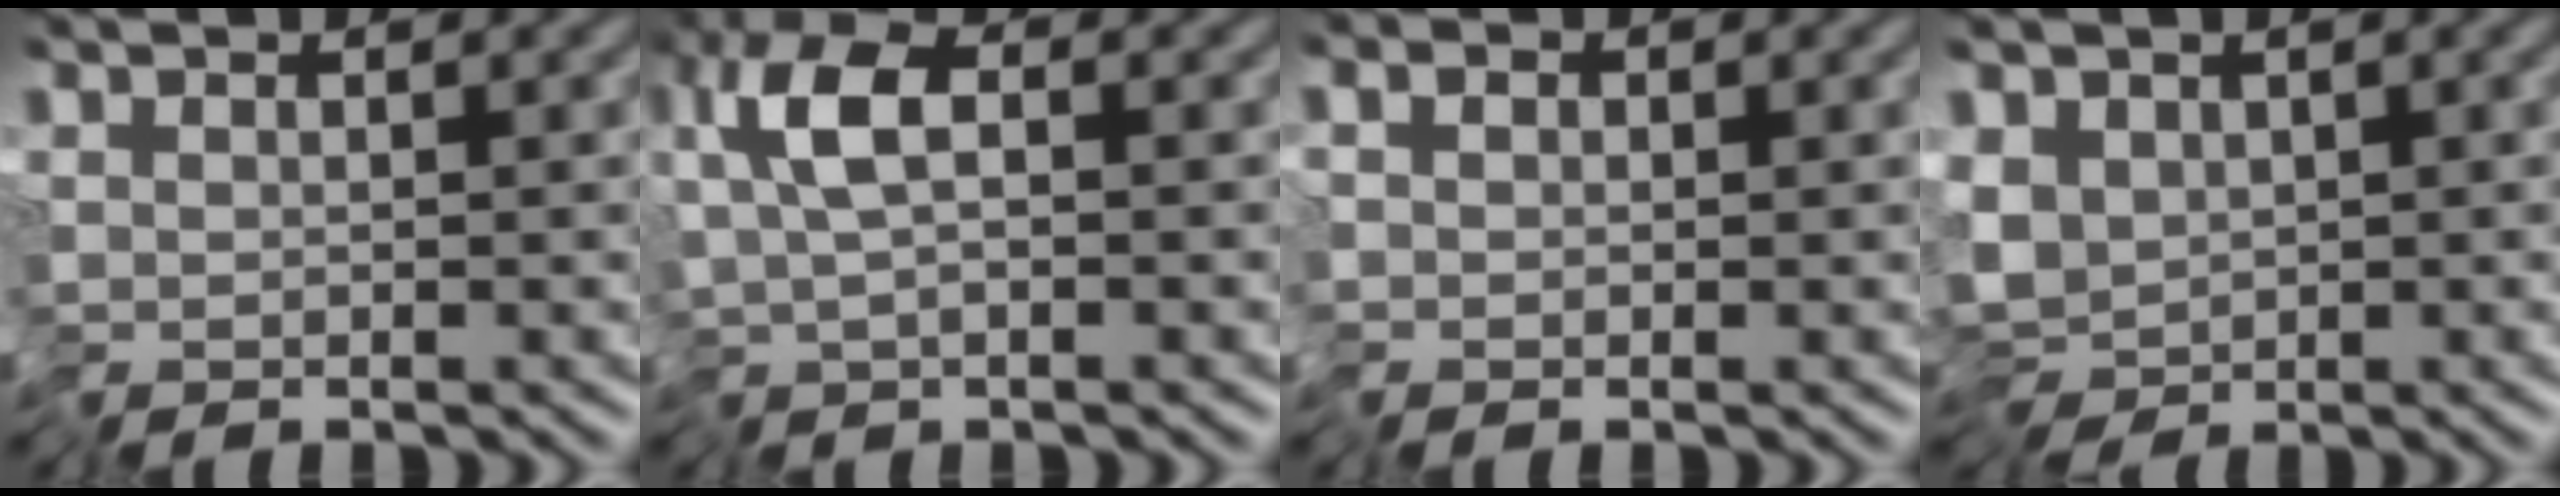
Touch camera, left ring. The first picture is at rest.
{"total": 4.0, "force": [-0.9, 1.5, 3.6], "torque": [-0.066, 0.005, -0.027]}
{"total": 0.7, "force": [-0.2, 0.7, 0.0], "torque": [0.003, 0.000, -0.009]}
{"total": 3.7, "force": [-0.7, 3.0, 2.0], "torque": [-0.039, -0.021, -0.010]}